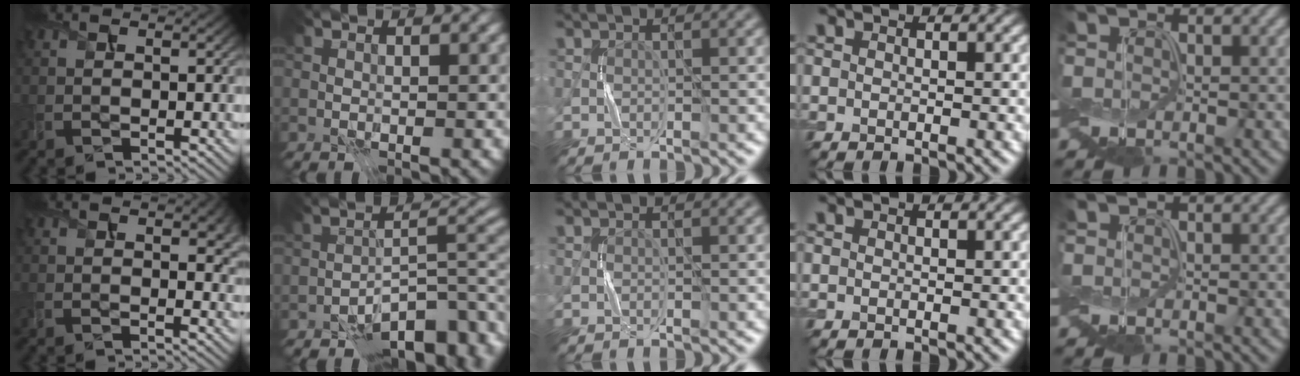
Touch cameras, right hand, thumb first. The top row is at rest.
{"thumb": {"total": 4.6, "force": [1.3, 2.0, 4.0], "torque": [-0.061, -0.002, 0.023]}, "index": {"total": 7.3, "force": [-4.8, 2.7, 4.8], "torque": [-0.054, 0.008, -0.083]}}